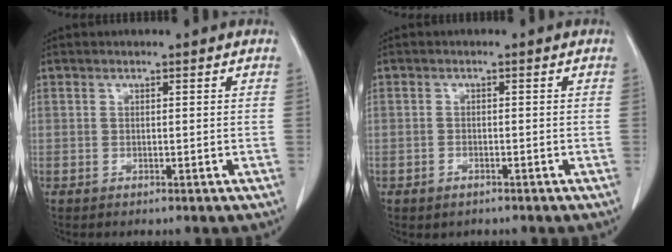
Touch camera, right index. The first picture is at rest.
{"total": 1.3, "force": [-0.8, 0.9, 0.5], "torque": [-0.012, 0.001, -0.006]}